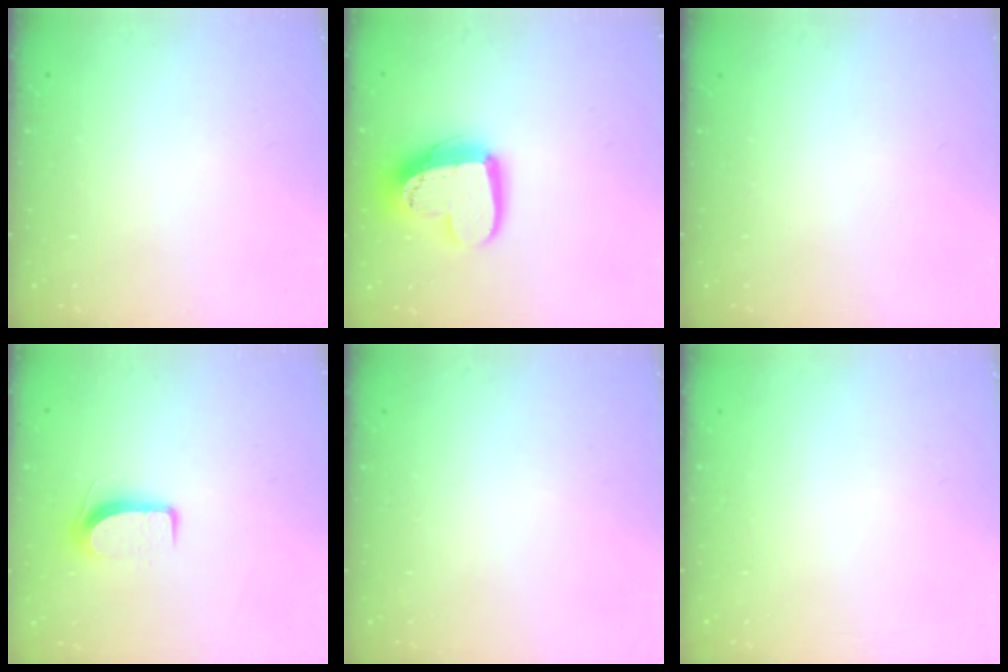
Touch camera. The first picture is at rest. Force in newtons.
{"total": 14.7, "press": 14.6, "slide": 1.2}
{"total": 0.0}
{"total": 7.9, "press": 7.9, "slide": 0.7}
{"total": 0.0}
{"total": 0.0}